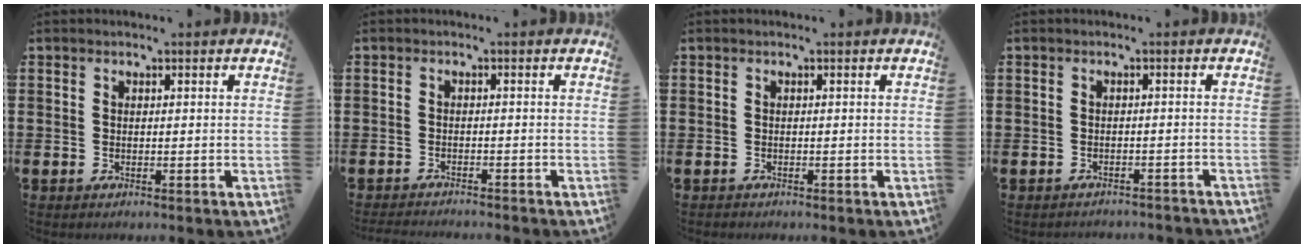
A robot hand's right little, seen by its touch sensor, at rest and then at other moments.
{"total": 1.3, "force": [-1.3, -0.1, 0.1], "torque": [-0.003, 0.001, -0.025]}
{"total": 0.0}
{"total": 1.1, "force": [-1.1, 0.0, 0.0], "torque": [-0.003, 0.002, -0.022]}